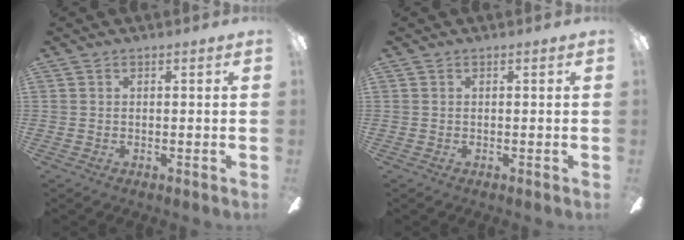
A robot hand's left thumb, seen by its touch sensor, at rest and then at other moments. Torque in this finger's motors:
{"motor_torque": [0.00, 0.00, -0.01, 0.01, 0.01]}